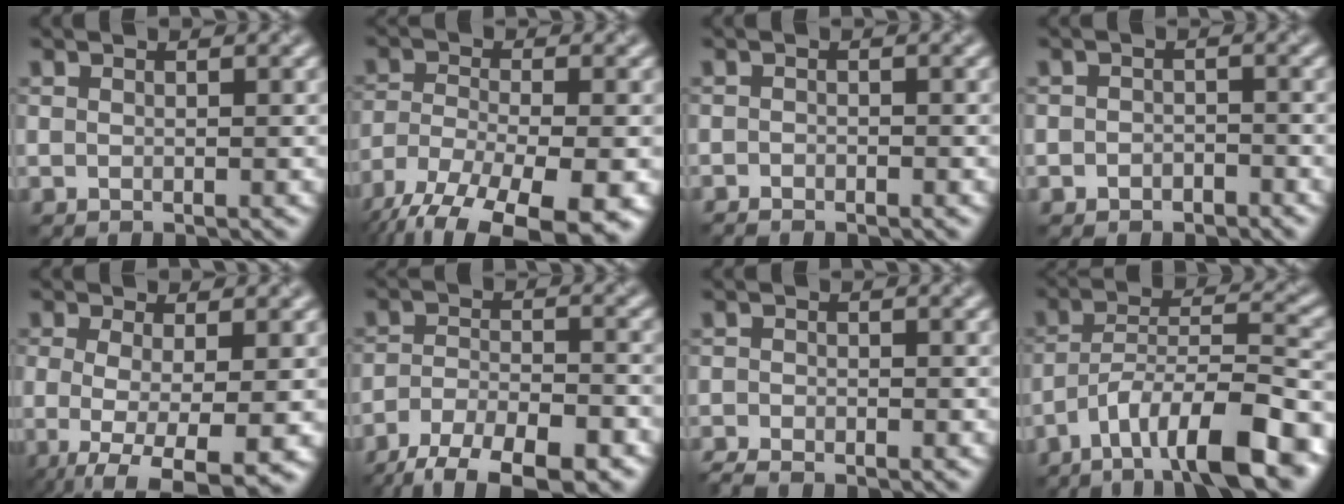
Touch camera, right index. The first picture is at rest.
{"total": 14.0, "force": [-10.5, 4.9, 7.9], "torque": [-0.151, -0.047, -0.153]}
{"total": 0.9, "force": [-0.8, -0.1, 0.0], "torque": [0.001, -0.001, -0.017]}
{"total": 1.2, "force": [-0.9, 0.7, 0.1], "torque": [0.004, 0.002, -0.017]}
{"total": 6.7, "force": [-2.4, 1.9, 6.0], "torque": [-0.102, -0.015, -0.036]}
{"total": 8.8, "force": [-6.9, 2.7, 4.7], "torque": [-0.070, -0.012, -0.117]}
{"total": 2.0, "force": [-1.9, 0.2, 0.6], "torque": [-0.017, -0.006, -0.042]}
{"total": 11.2, "force": [-7.3, 2.7, 8.0], "torque": [-0.128, 0.015, -0.127]}